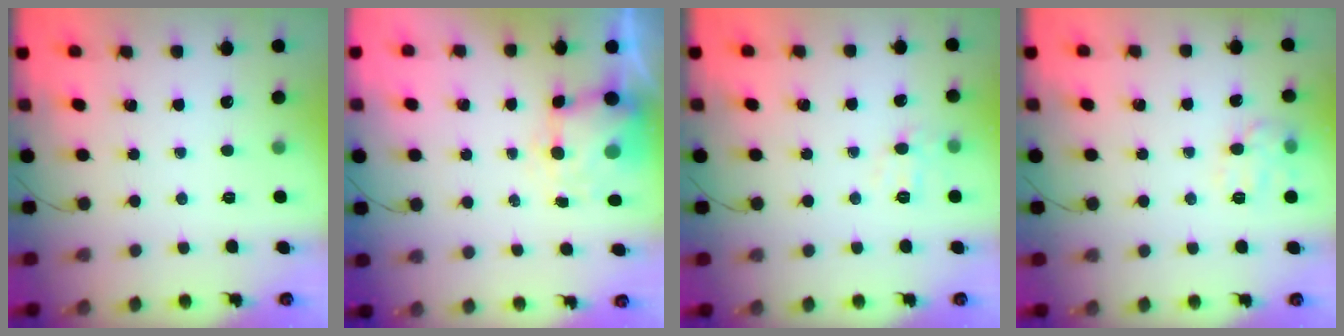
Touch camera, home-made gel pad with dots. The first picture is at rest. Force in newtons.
{"total": 6.3, "press": 6.2, "slide": 1.0}
{"total": 7.2, "press": 7.0, "slide": 1.6}
{"total": 9.9, "press": 9.9, "slide": 0.2}